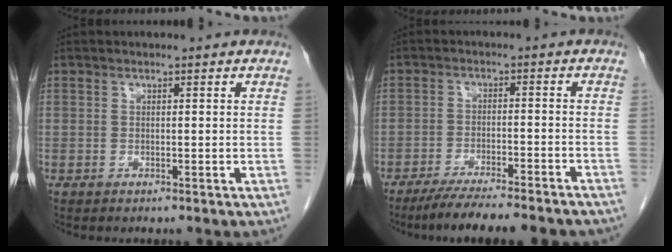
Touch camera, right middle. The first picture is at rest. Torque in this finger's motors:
{"motor_torque": [1.11, -1.03, 0.20, 0.04]}